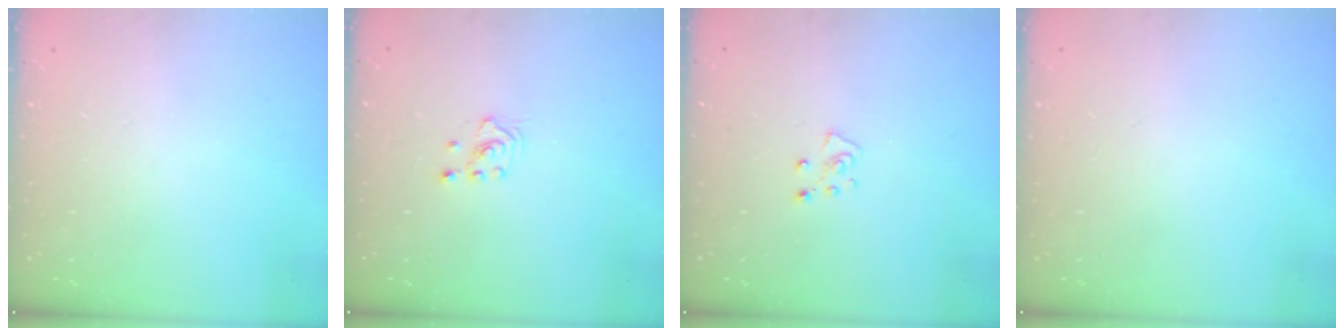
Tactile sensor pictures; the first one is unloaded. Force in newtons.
{"total": 2.0, "press": 2.0, "slide": 0.3}
{"total": 4.7, "press": 4.7, "slide": 0.5}
{"total": 0.0}